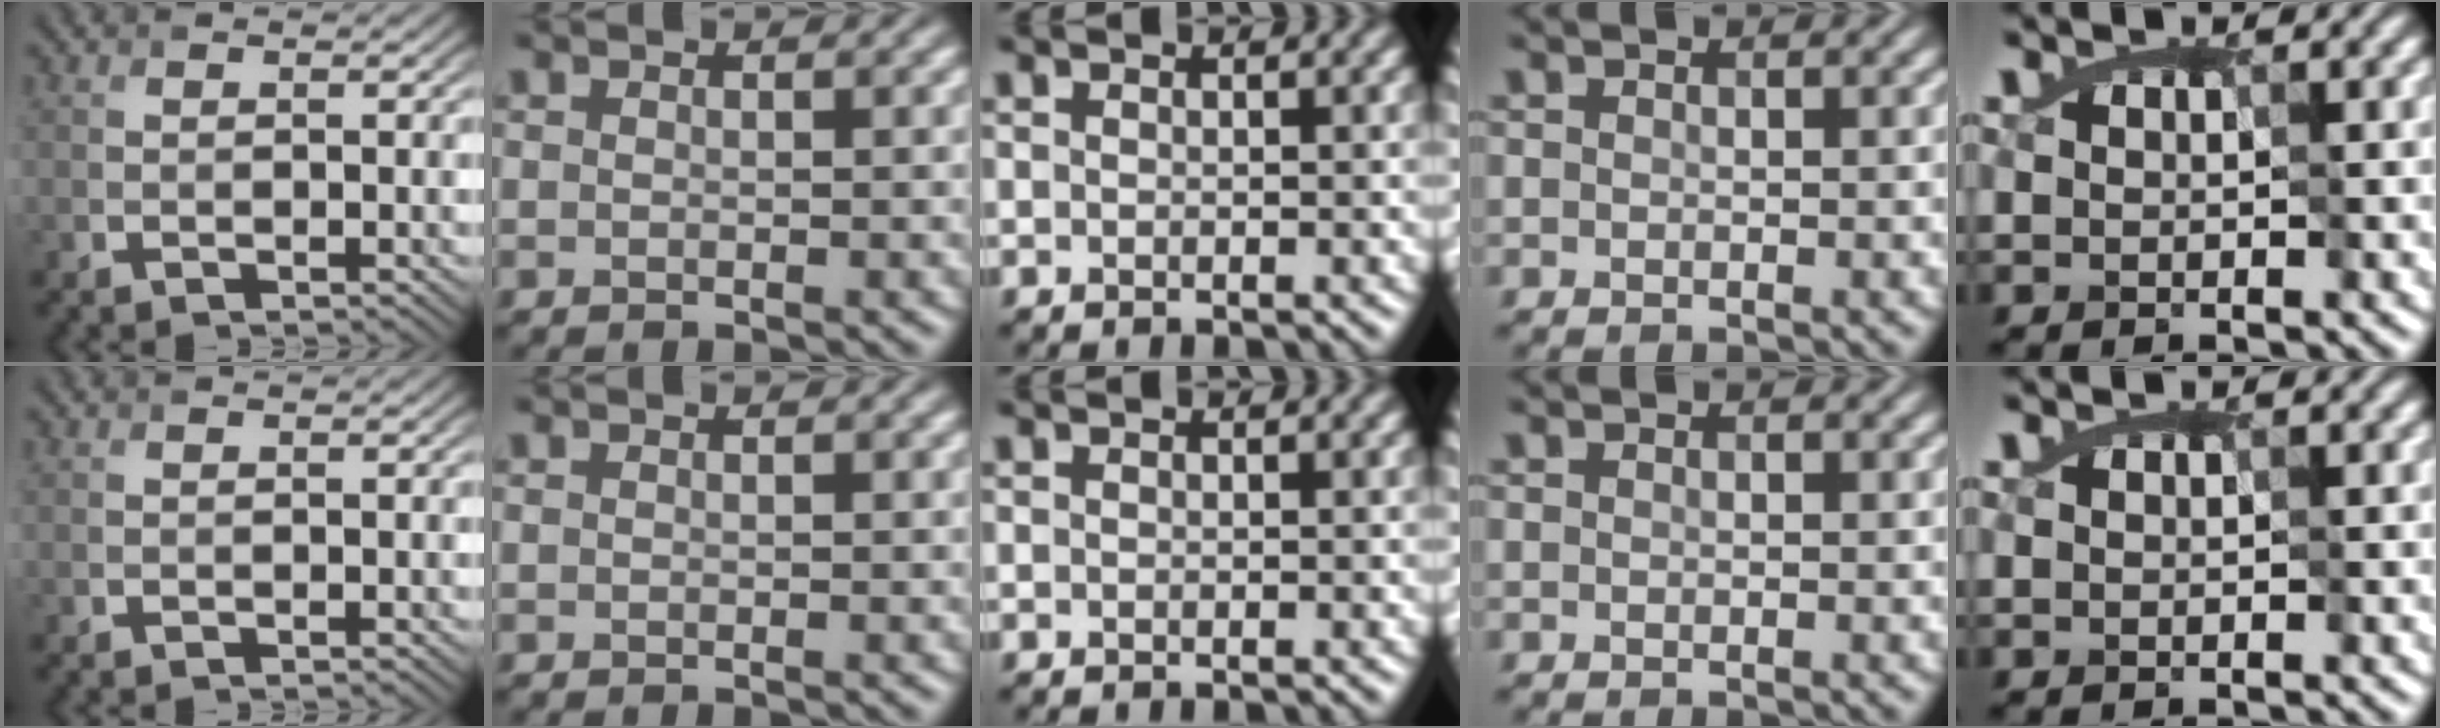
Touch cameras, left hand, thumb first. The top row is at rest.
{}